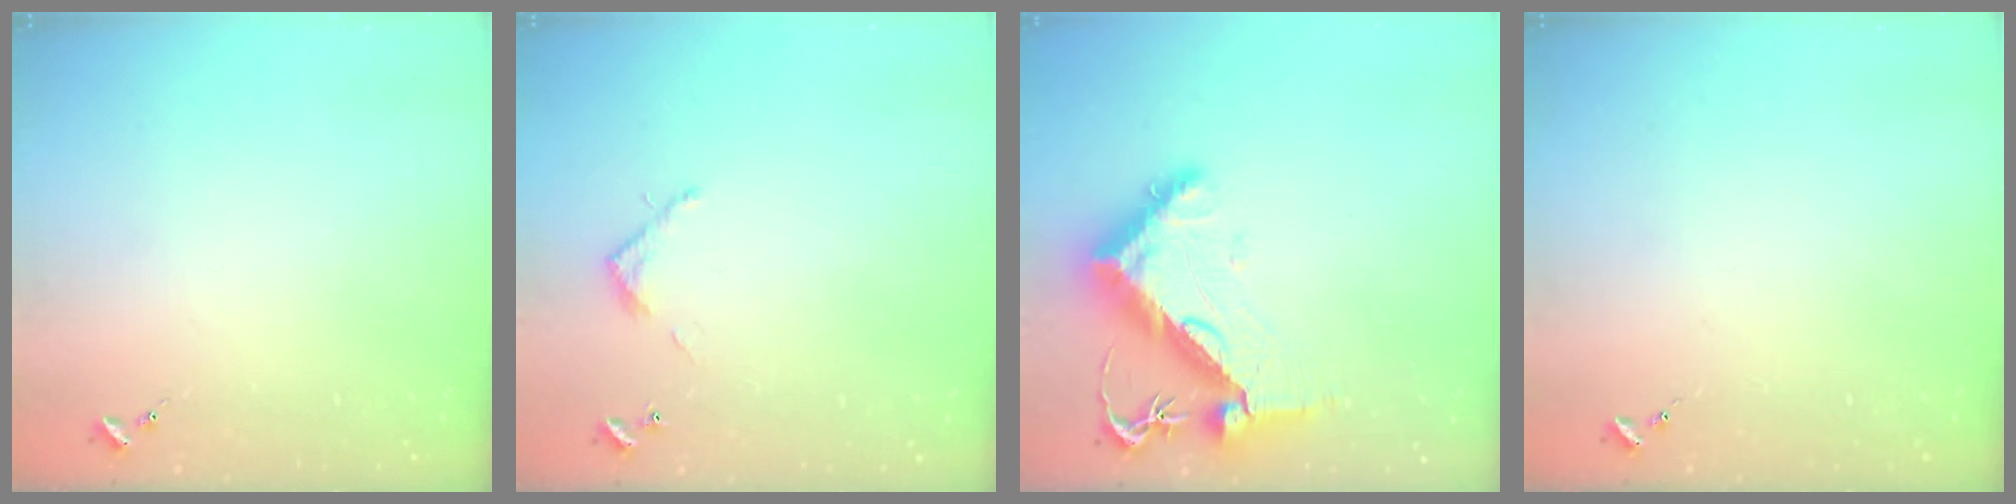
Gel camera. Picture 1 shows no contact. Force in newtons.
{"total": 3.2, "press": 3.2, "slide": 0.2}
{"total": 12.1, "press": 12.0, "slide": 1.7}
{"total": 0.0}